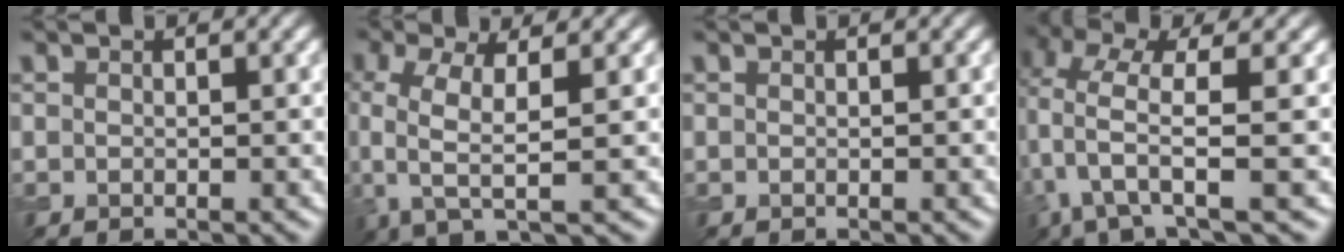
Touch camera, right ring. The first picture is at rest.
{"total": 5.5, "force": [-0.1, 2.0, 5.1], "torque": [-0.124, -0.003, -0.006]}
{"total": 0.0}
{"total": 6.3, "force": [-0.2, 1.7, 6.1], "torque": [-0.126, -0.005, -0.007]}